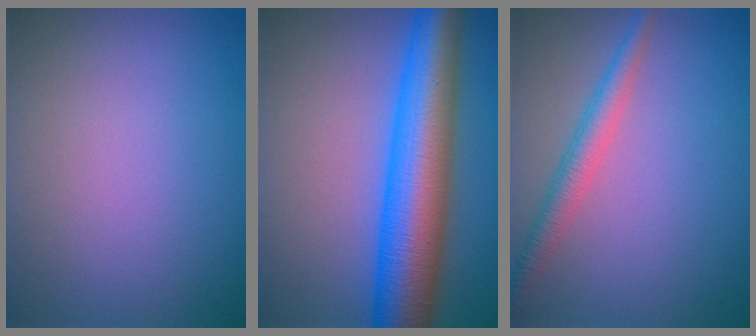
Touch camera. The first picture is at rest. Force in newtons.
{"total": 10.1, "press": 10.1, "slide": 0.1}
{"total": 2.8, "press": 2.8, "slide": 0.1}